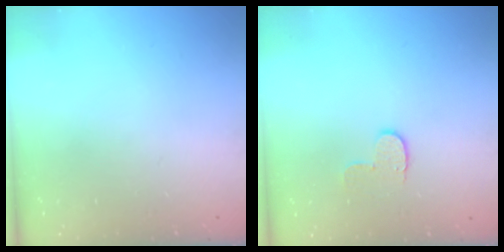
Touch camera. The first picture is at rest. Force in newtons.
{"total": 5.2, "press": 5.1, "slide": 0.6}